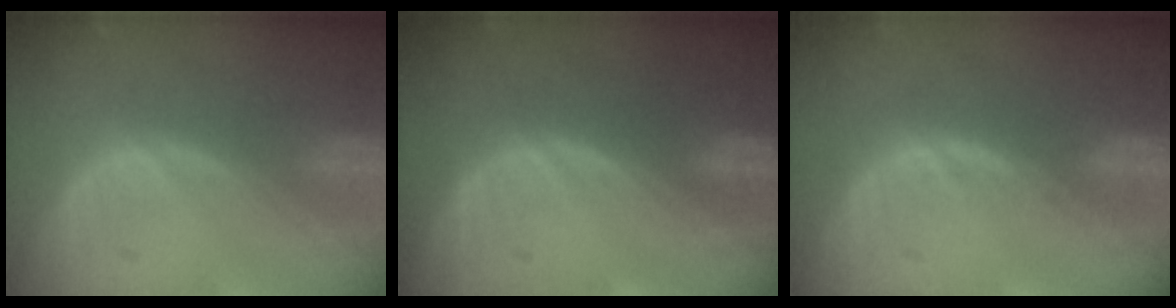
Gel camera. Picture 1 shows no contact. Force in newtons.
{"total": 0.0}
{"total": 1.0, "press": 1.0, "slide": 0.2}